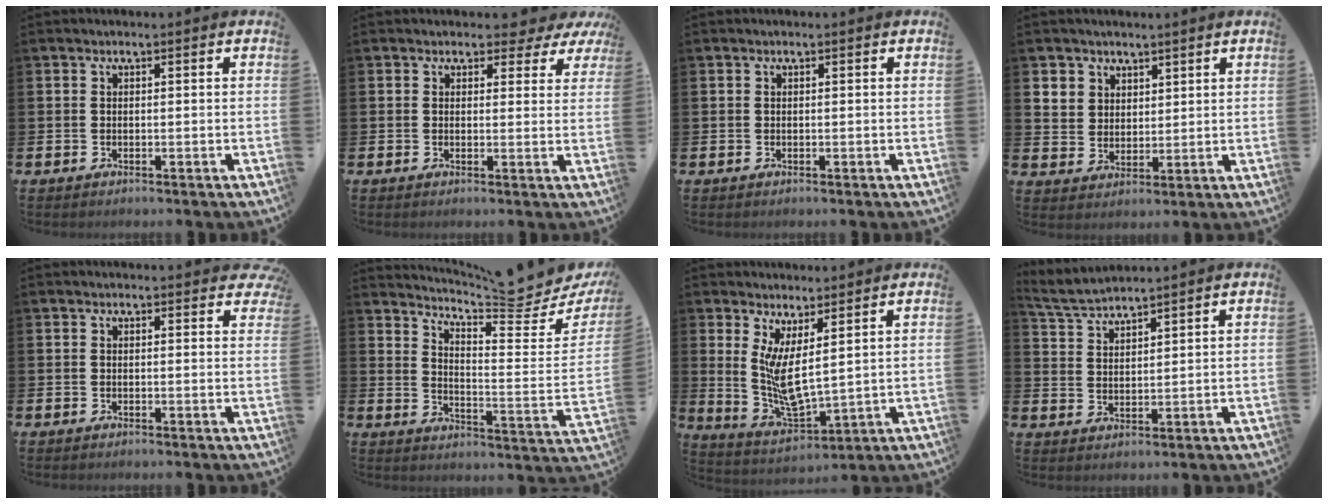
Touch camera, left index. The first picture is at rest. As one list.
[{"total": 2.4, "force": [2.0, 1.3, 0.4], "torque": [-0.001, -0.012, 0.030]}, {"total": 0.0}, {"total": 4.5, "force": [3.3, 3.0, 0.1], "torque": [-0.010, -0.006, 0.060]}, {"total": 1.4, "force": [1.3, 0.5, 0.2], "torque": [0.010, -0.004, 0.021]}, {"total": 7.5, "force": [7.0, 0.8, 2.5], "torque": [-0.054, -0.073, 0.114]}, {"total": 5.7, "force": [2.9, 1.6, 4.6], "torque": [-0.102, -0.034, 0.049]}, {"total": 4.3, "force": [4.2, 0.3, 0.6], "torque": [-0.035, -0.019, 0.078]}]